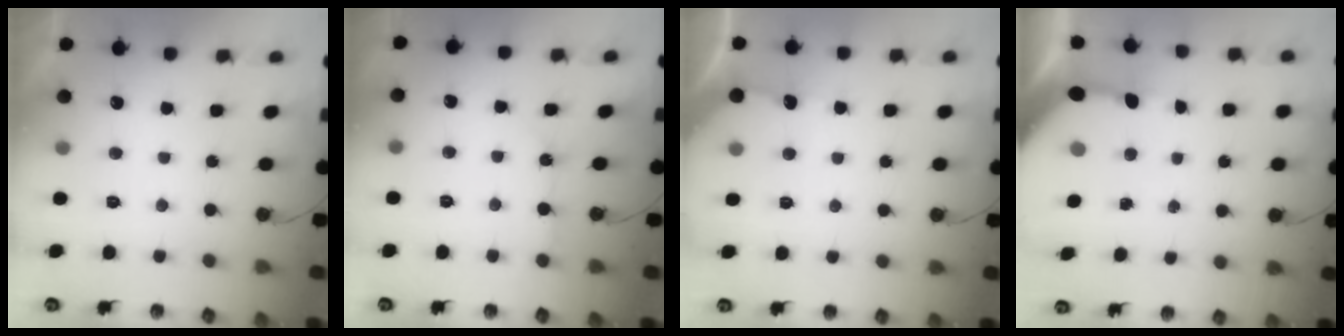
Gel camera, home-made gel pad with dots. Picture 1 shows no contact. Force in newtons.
{"total": 3.7, "press": 3.7, "slide": 0.5}
{"total": 4.0, "press": 4.0, "slide": 0.4}
{"total": 6.6, "press": 6.6, "slide": 0.9}